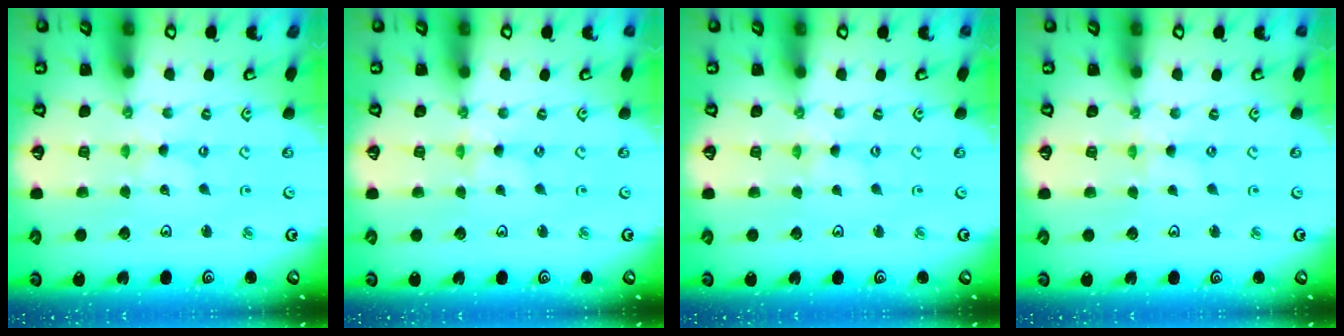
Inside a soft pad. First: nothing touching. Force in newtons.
{"total": 0.0}
{"total": 0.7, "press": 0.6, "slide": 0.1}
{"total": 0.0}